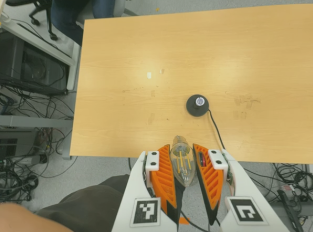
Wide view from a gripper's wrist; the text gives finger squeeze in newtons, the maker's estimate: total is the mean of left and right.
{"total": 13.7, "left": 13.9, "right": 13.5}